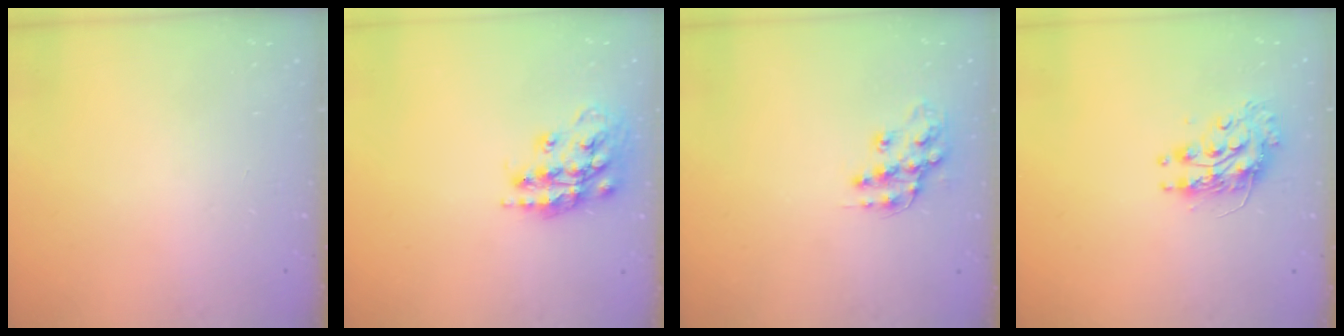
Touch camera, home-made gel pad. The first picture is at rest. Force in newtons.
{"total": 16.8, "press": 16.7, "slide": 1.5}
{"total": 12.8, "press": 12.8, "slide": 0.9}
{"total": 10.5, "press": 10.5, "slide": 0.3}